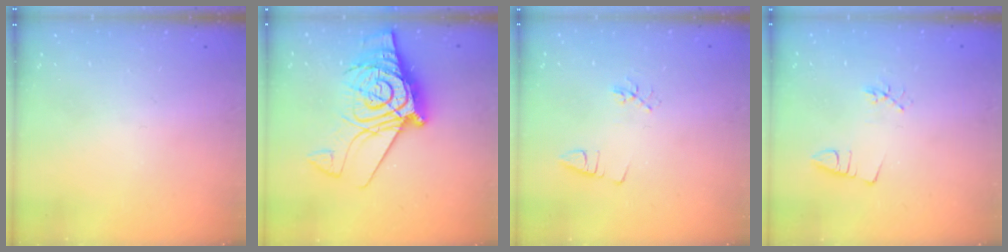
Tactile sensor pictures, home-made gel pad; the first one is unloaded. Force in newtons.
{"total": 16.6, "press": 16.5, "slide": 1.8}
{"total": 3.3, "press": 2.9, "slide": 1.6}
{"total": 2.6, "press": 2.2, "slide": 1.5}